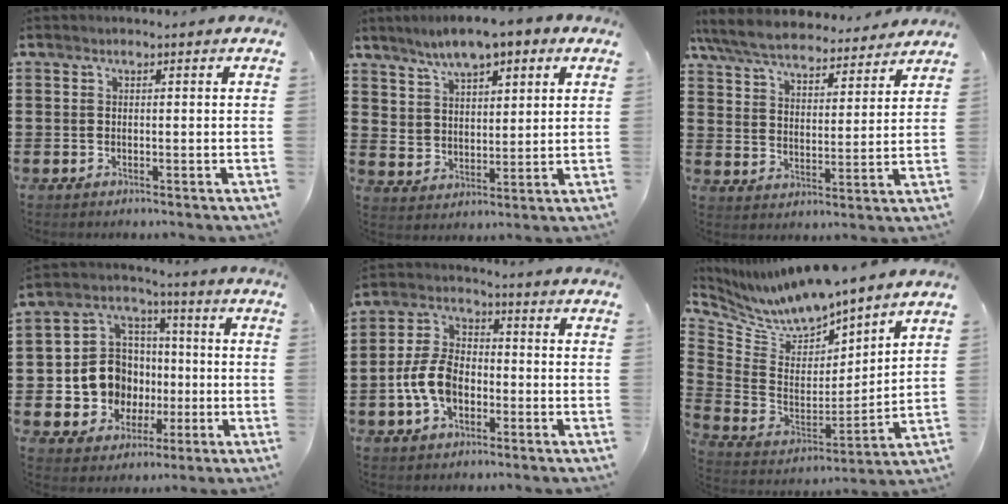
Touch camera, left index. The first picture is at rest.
{"total": 6.7, "force": [5.6, 2.6, 2.7], "torque": [-0.074, -0.006, 0.101]}
{"total": 7.2, "force": [6.9, 1.0, 2.1], "torque": [-0.072, -0.037, 0.121]}
{"total": 10.1, "force": [-0.7, 9.5, 3.3], "torque": [-0.106, 0.002, -0.006]}
{"total": 8.3, "force": [-2.4, 5.3, 5.9], "torque": [-0.143, 0.008, -0.052]}
{"total": 7.9, "force": [7.6, 1.2, 1.7], "torque": [-0.077, -0.061, 0.132]}